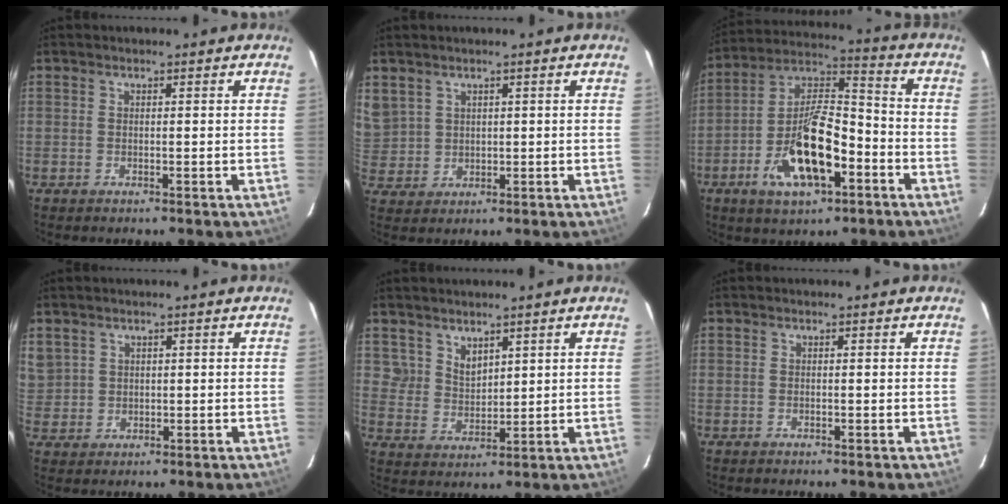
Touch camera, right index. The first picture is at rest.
{"total": 7.8, "force": [3.4, 6.8, 1.9], "torque": [-0.048, 0.018, 0.089]}
{"total": 16.4, "force": [-6.8, 6.8, 13.3], "torque": [-0.260, 0.012, -0.118]}
{"total": 5.8, "force": [2.3, 5.2, 1.1], "torque": [-0.022, 0.012, 0.059]}
{"total": 5.0, "force": [3.9, 3.0, 0.9], "torque": [-0.005, 0.004, 0.079]}
{"total": 0.0}